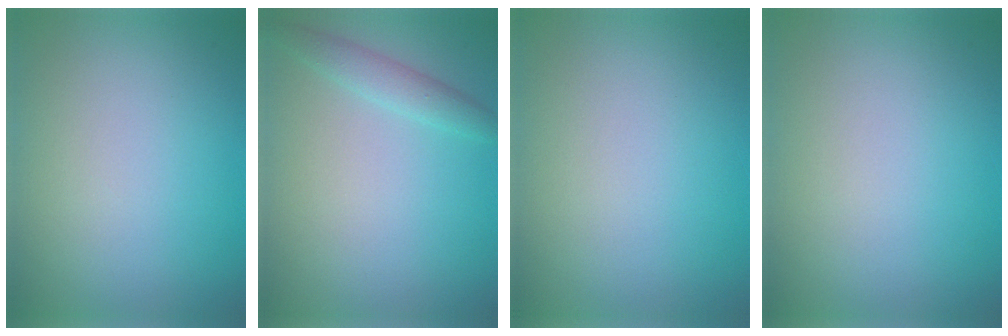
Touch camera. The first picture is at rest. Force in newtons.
{"total": 1.8, "press": 1.8, "slide": 0.2}
{"total": 0.0}
{"total": 0.0}